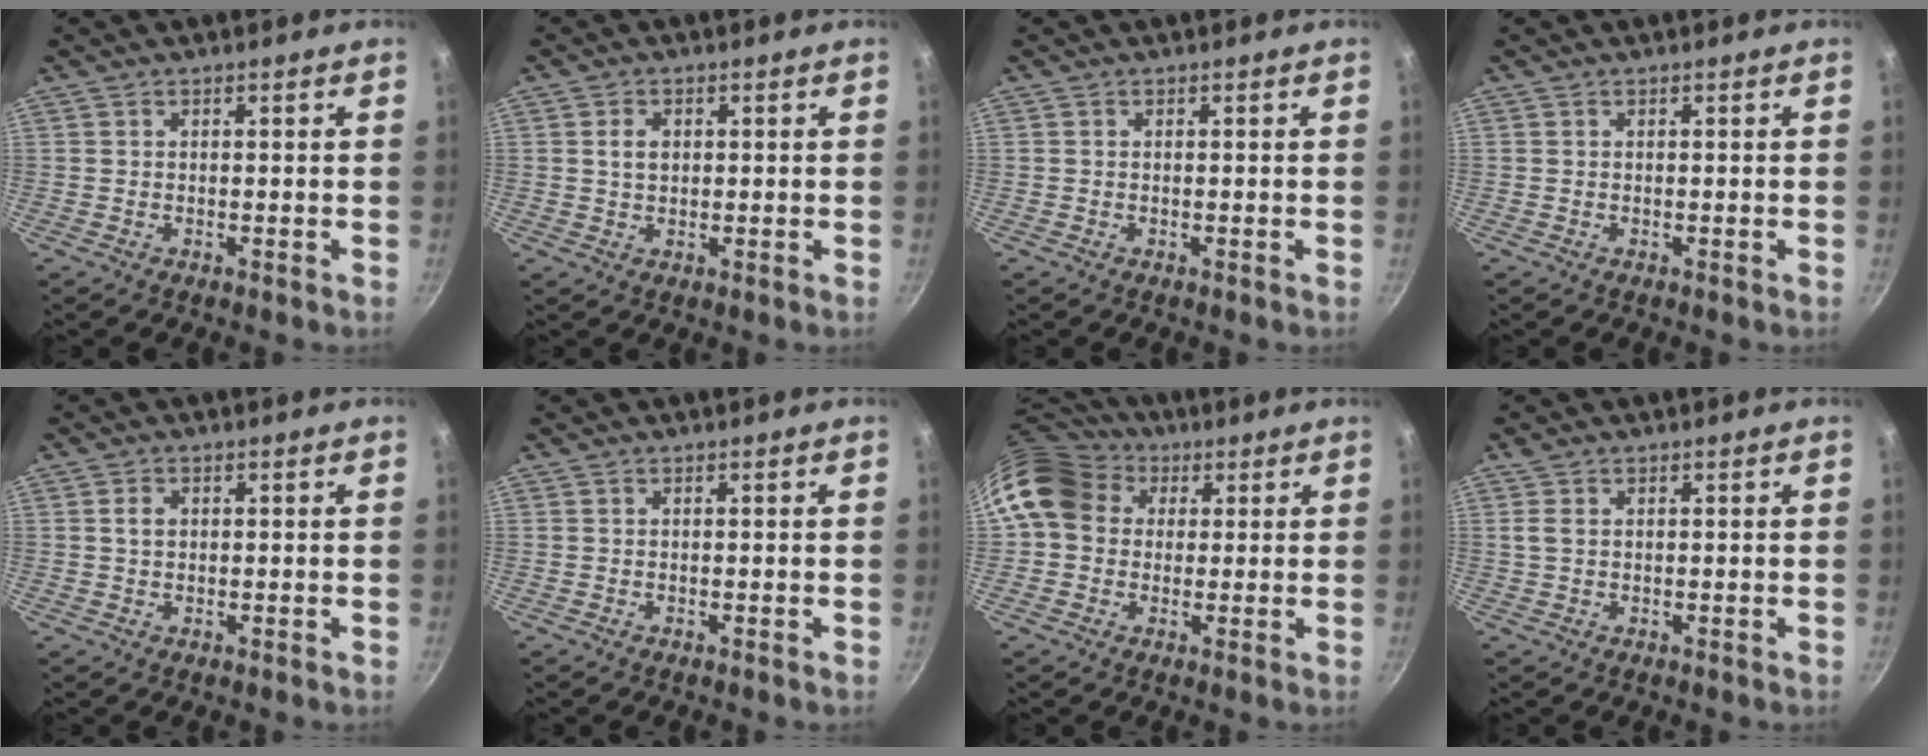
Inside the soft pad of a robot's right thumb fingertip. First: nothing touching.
{"total": 2.9, "force": [0.5, 2.1, 1.9], "torque": [-0.024, 0.001, 0.011]}
{"total": 0.0}
{"total": 0.0}
{"total": 2.0, "force": [0.4, 1.5, 1.3], "torque": [-0.017, 0.004, 0.007]}
{"total": 0.0}
{"total": 13.4, "force": [3.6, 11.1, 6.4], "torque": [-0.098, 0.026, 0.052]}
{"total": 1.8, "force": [0.6, 1.0, 1.3], "torque": [-0.028, 0.002, 0.013]}